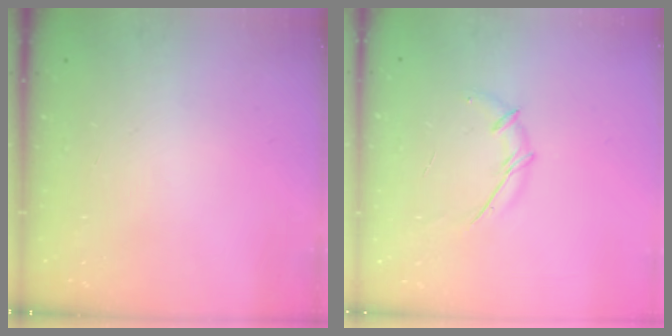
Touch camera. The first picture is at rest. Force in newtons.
{"total": 5.9, "press": 5.7, "slide": 1.3}